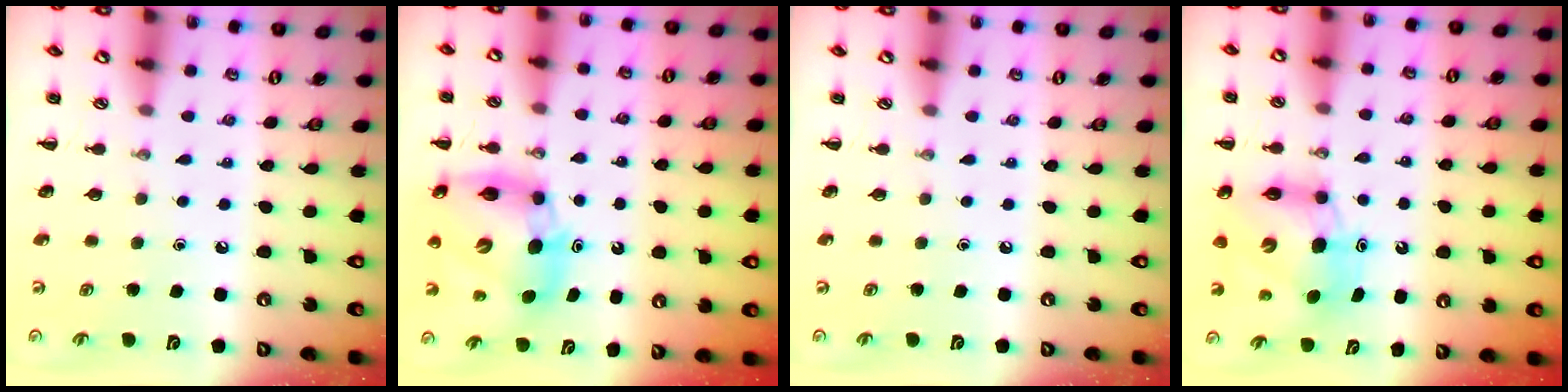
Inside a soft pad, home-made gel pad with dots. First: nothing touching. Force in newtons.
{"total": 12.0, "press": 11.5, "slide": 3.3}
{"total": 0.0}
{"total": 9.1, "press": 8.8, "slide": 2.2}